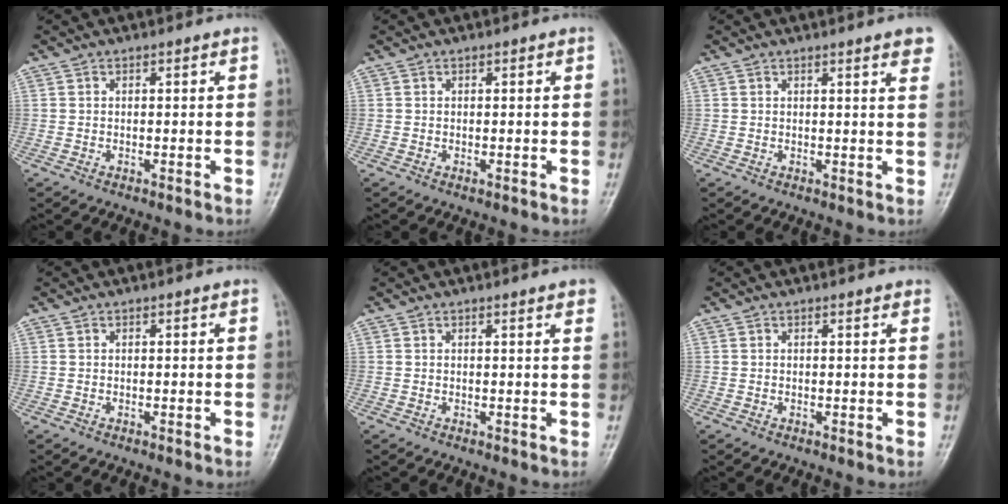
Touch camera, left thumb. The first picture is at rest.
{"total": 0.7, "force": [0.1, 0.4, 0.6], "torque": [-0.006, 0.000, 0.003]}
{"total": 5.1, "force": [3.5, 0.7, 3.7], "torque": [-0.031, -0.005, 0.033]}
{"total": 0.0}
{"total": 2.7, "force": [1.9, 0.3, 1.9], "torque": [-0.018, 0.001, 0.019]}
{"total": 0.8, "force": [0.6, 0.3, 0.4], "torque": [-0.007, 0.000, 0.004]}